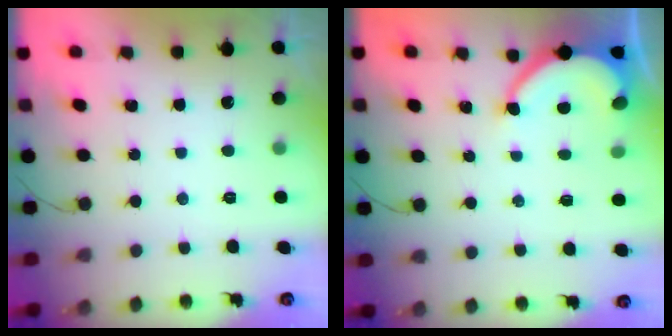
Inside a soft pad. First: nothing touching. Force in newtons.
{"total": 6.9, "press": 6.9, "slide": 0.5}